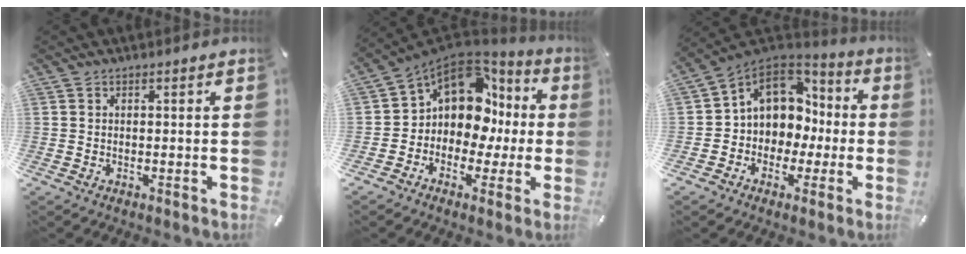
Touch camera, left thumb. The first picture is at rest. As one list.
[{"total": 13.0, "force": [3.3, 10.1, 7.5], "torque": [-0.137, -0.020, 0.059]}, {"total": 10.0, "force": [1.4, 9.4, 3.2], "torque": [-0.072, -0.004, 0.037]}]